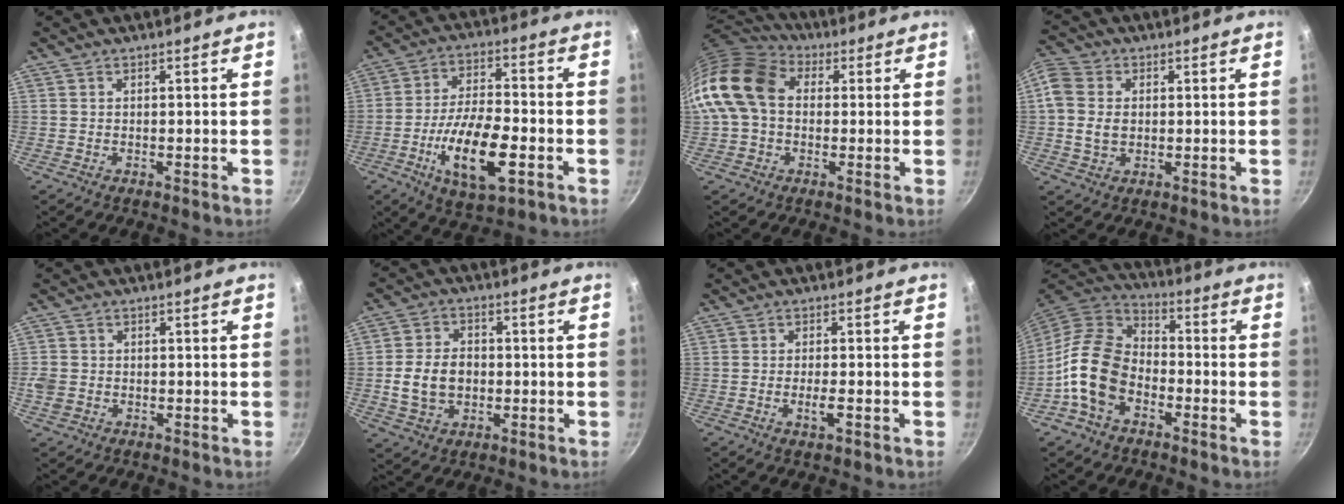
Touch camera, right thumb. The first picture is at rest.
{"total": 15.2, "force": [-5.0, 6.1, 13.0], "torque": [-0.228, 0.019, -0.088]}
{"total": 15.8, "force": [1.7, 11.8, 10.4], "torque": [-0.185, 0.030, 0.014]}
{"total": 8.4, "force": [0.3, 6.6, 5.2], "torque": [-0.096, 0.008, -0.003]}
{"total": 3.1, "force": [-0.7, 2.7, 1.4], "torque": [-0.027, 0.002, -0.013]}
{"total": 9.2, "force": [-0.9, 7.0, 5.9], "torque": [-0.089, 0.013, -0.016]}
{"total": 2.8, "force": [-1.1, 0.8, 2.5], "torque": [-0.045, 0.004, -0.020]}
{"total": 13.5, "force": [-4.7, 9.3, 8.5], "torque": [-0.136, 0.039, -0.106]}